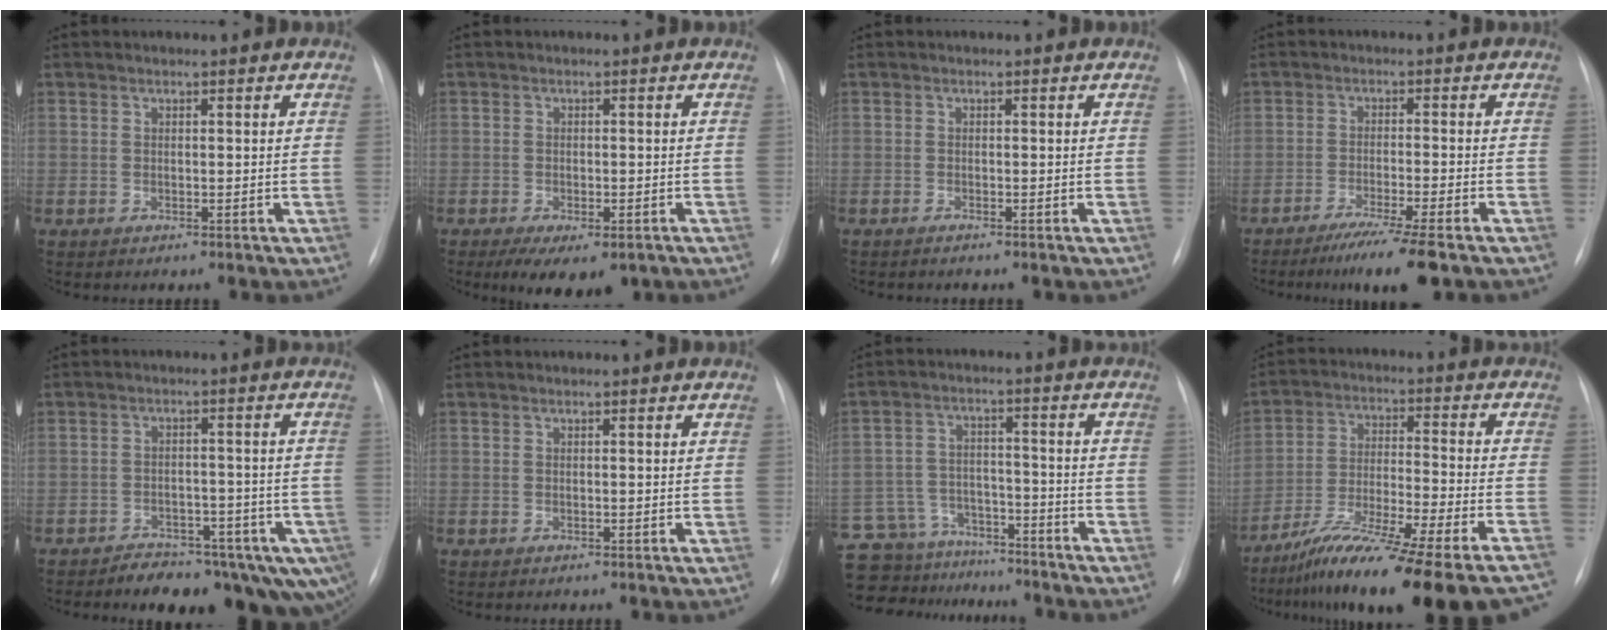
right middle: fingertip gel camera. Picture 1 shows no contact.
{"total": 6.9, "force": [-4.2, 3.1, 4.5], "torque": [-0.060, -0.008, -0.061]}
{"total": 0.7, "force": [-0.6, -0.1, 0.4], "torque": [0.000, -0.001, -0.007]}
{"total": 7.7, "force": [-5.6, -0.9, 5.1], "torque": [-0.079, -0.021, -0.094]}
{"total": 14.5, "force": [-9.7, 6.5, 8.6], "torque": [-0.072, 0.014, -0.122]}
{"total": 0.0}
{"total": 18.8, "force": [-16.3, 7.7, 5.1], "torque": [-0.131, 0.020, -0.238]}
{"total": 24.9, "force": [-20.5, 0.0, 14.1], "torque": [-0.171, -0.038, -0.319]}